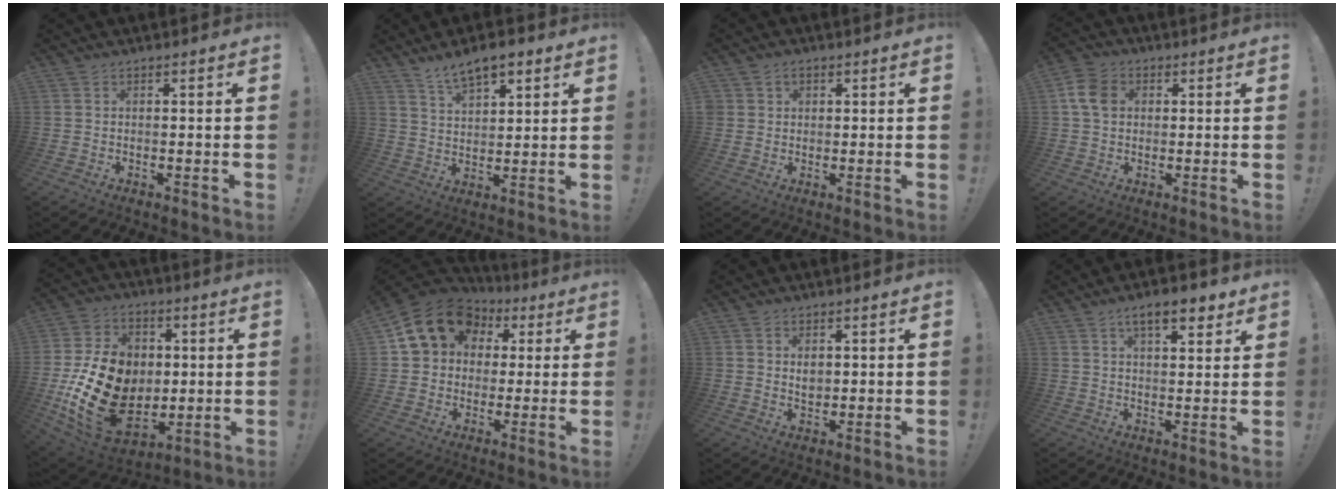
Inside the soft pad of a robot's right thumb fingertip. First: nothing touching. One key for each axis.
{"total": 8.7, "fx": 6.1, "fy": 4.1, "fz": 4.8, "tx": -0.073, "ty": -0.027, "tz": 0.112}
{"total": 2.1, "fx": 1.0, "fy": 1.9, "fz": 0.3, "tx": -0.007, "ty": -0.001, "tz": 0.018}
{"total": 8.2, "fx": 1.7, "fy": 6.6, "fz": 4.6, "tx": -0.075, "ty": 0.010, "tz": 0.037}
{"total": 25.3, "fx": -1.8, "fy": 18.9, "fz": 16.7, "tx": -0.304, "ty": 0.006, "tz": 0.002}
{"total": 15.4, "fx": 5.9, "fy": 12.4, "fz": 7.0, "tx": -0.100, "ty": -0.016, "tz": 0.118}
{"total": 3.3, "fx": 1.3, "fy": 2.7, "fz": 1.4, "tx": -0.015, "ty": -0.005, "tz": 0.021}
{"total": 8.5, "fx": 5.1, "fy": 3.2, "fz": 6.0, "tx": -0.075, "ty": -0.021, "tz": 0.084}